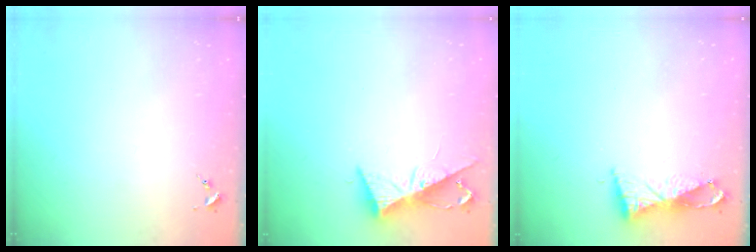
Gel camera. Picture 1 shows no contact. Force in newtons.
{"total": 9.0, "press": 9.0, "slide": 0.5}
{"total": 7.4, "press": 7.3, "slide": 0.9}